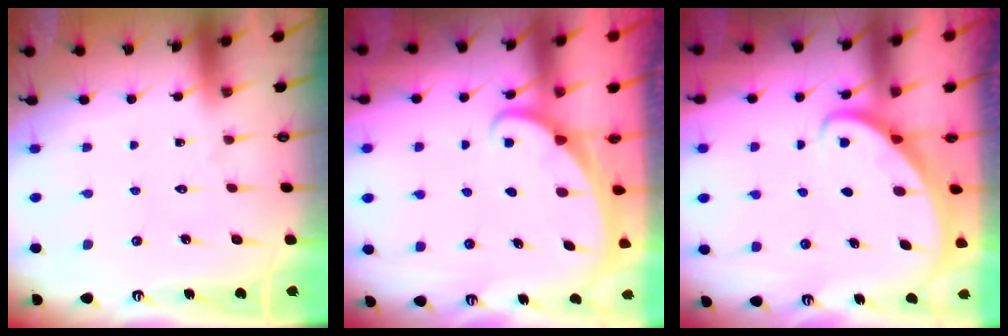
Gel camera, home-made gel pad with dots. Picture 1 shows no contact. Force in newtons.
{"total": 1.8, "press": 1.8, "slide": 0.1}
{"total": 2.5, "press": 2.5, "slide": 0.3}